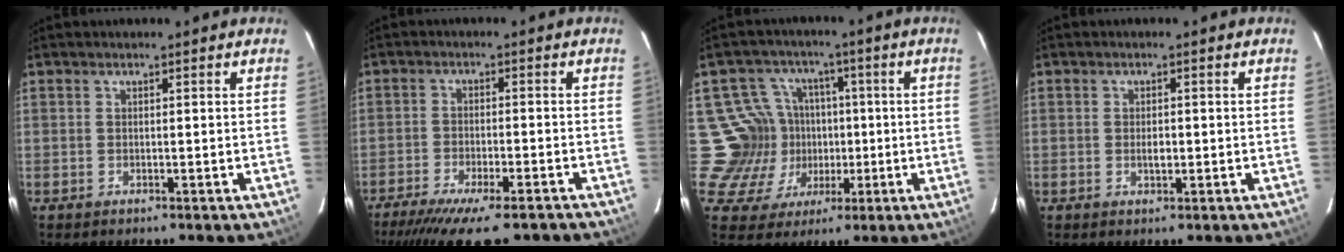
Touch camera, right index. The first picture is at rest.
{"total": 15.8, "force": [-12.8, 3.6, 8.5], "torque": [-0.172, -0.040, -0.191]}
{"total": 11.6, "force": [-0.4, 11.2, 2.8], "torque": [-0.072, 0.013, 0.002]}
{"total": 1.7, "force": [-0.2, 0.9, 1.4], "torque": [-0.025, 0.000, -0.004]}